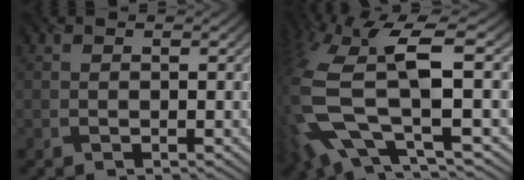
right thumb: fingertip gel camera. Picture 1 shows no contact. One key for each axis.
{"total": 14.7, "fx": 0.1, "fy": 5.8, "fz": 13.5, "tx": -0.330, "ty": -0.013, "tz": 0.017}